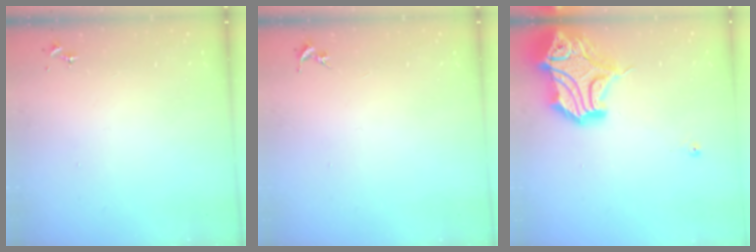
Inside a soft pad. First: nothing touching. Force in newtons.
{"total": 0.0}
{"total": 19.6, "press": 19.4, "slide": 2.5}